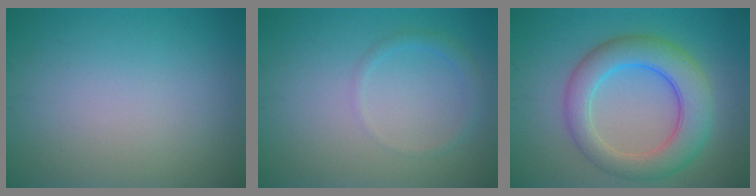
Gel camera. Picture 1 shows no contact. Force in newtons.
{"total": 1.3, "press": 1.3, "slide": 0.0}
{"total": 6.8, "press": 6.8, "slide": 0.3}